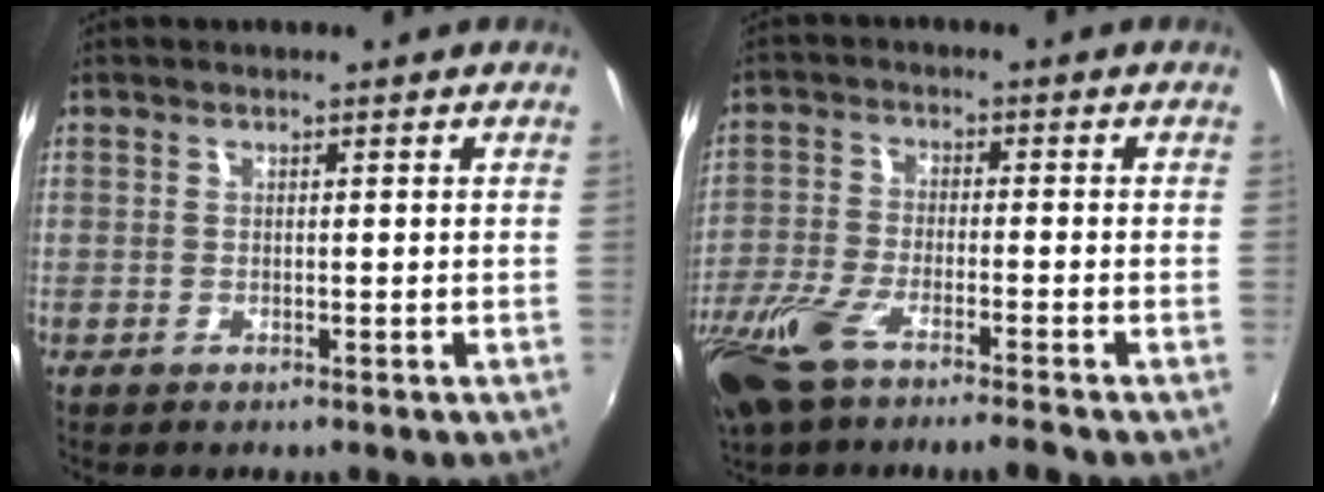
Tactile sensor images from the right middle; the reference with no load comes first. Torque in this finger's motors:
{"motor_torque": [0.97, -1.17, 0.36, 0.10]}